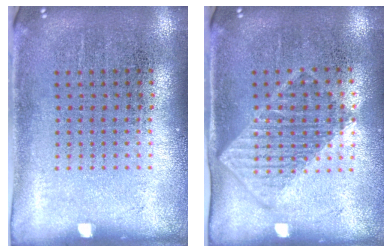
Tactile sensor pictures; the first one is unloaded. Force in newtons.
{"total": 1.3, "press": 1.1, "slide": 0.6}